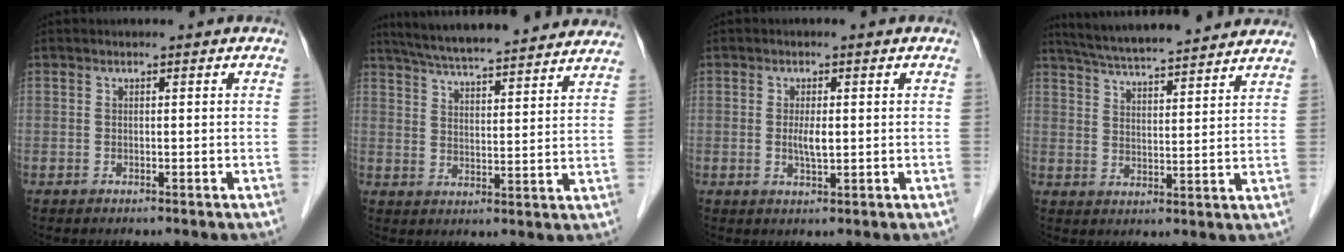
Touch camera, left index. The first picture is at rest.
{"total": 24.5, "force": [22.1, 2.7, 10.4], "torque": [-0.167, 0.014, 0.294]}
{"total": 2.6, "force": [0.0, 0.5, 2.5], "torque": [-0.052, -0.003, 0.004]}
{"total": 18.7, "force": [16.8, 1.7, 8.1], "torque": [-0.132, 0.037, 0.238]}